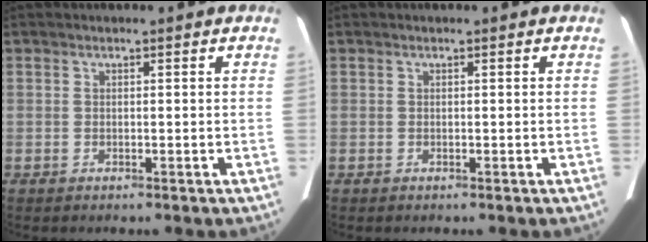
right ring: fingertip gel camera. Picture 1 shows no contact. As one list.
[{"total": 0.0}]